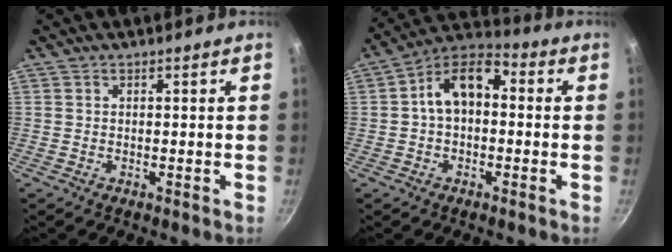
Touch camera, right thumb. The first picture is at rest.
{"total": 10.8, "force": [0.6, 7.1, 8.1], "torque": [-0.107, 0.041, -0.008]}